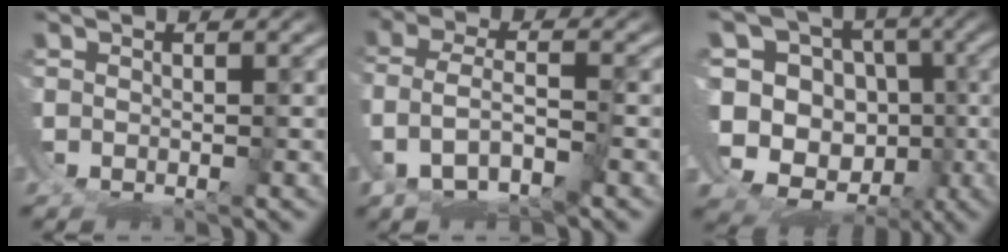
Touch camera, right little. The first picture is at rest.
{"total": 6.0, "force": [-1.5, 4.7, 3.5], "torque": [-0.100, -0.014, -0.022]}
{"total": 13.9, "force": [-1.7, 12.9, 4.9], "torque": [-0.131, -0.062, -0.021]}